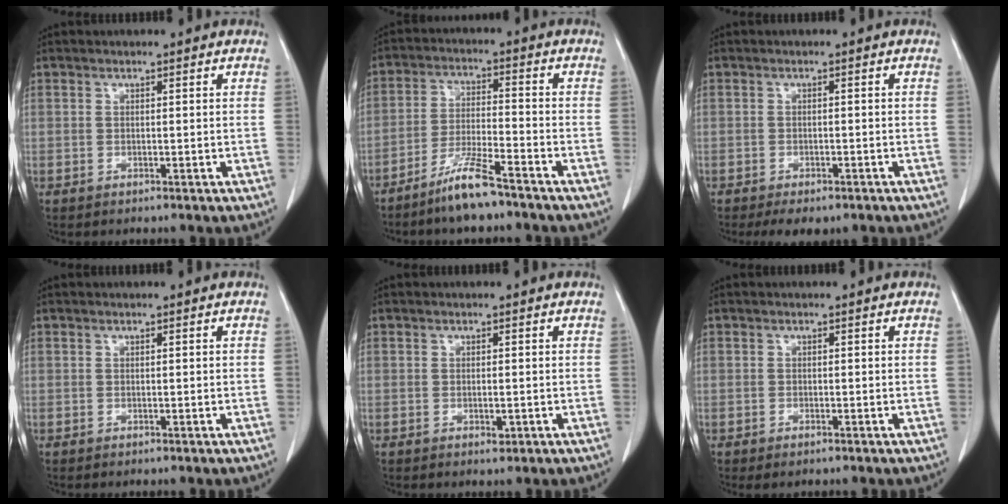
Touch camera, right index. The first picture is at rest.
{"total": 7.3, "force": [-5.7, 0.3, 4.5], "torque": [-0.094, -0.018, -0.113]}
{"total": 4.4, "force": [-3.3, 1.8, 2.4], "torque": [-0.030, -0.006, -0.042]}
{"total": 0.0}
{"total": 1.1, "force": [-0.3, 0.4, 0.9], "torque": [-0.016, -0.002, -0.002]}
{"total": 1.0, "force": [-0.8, 0.1, 0.7], "torque": [-0.013, -0.005, -0.010]}